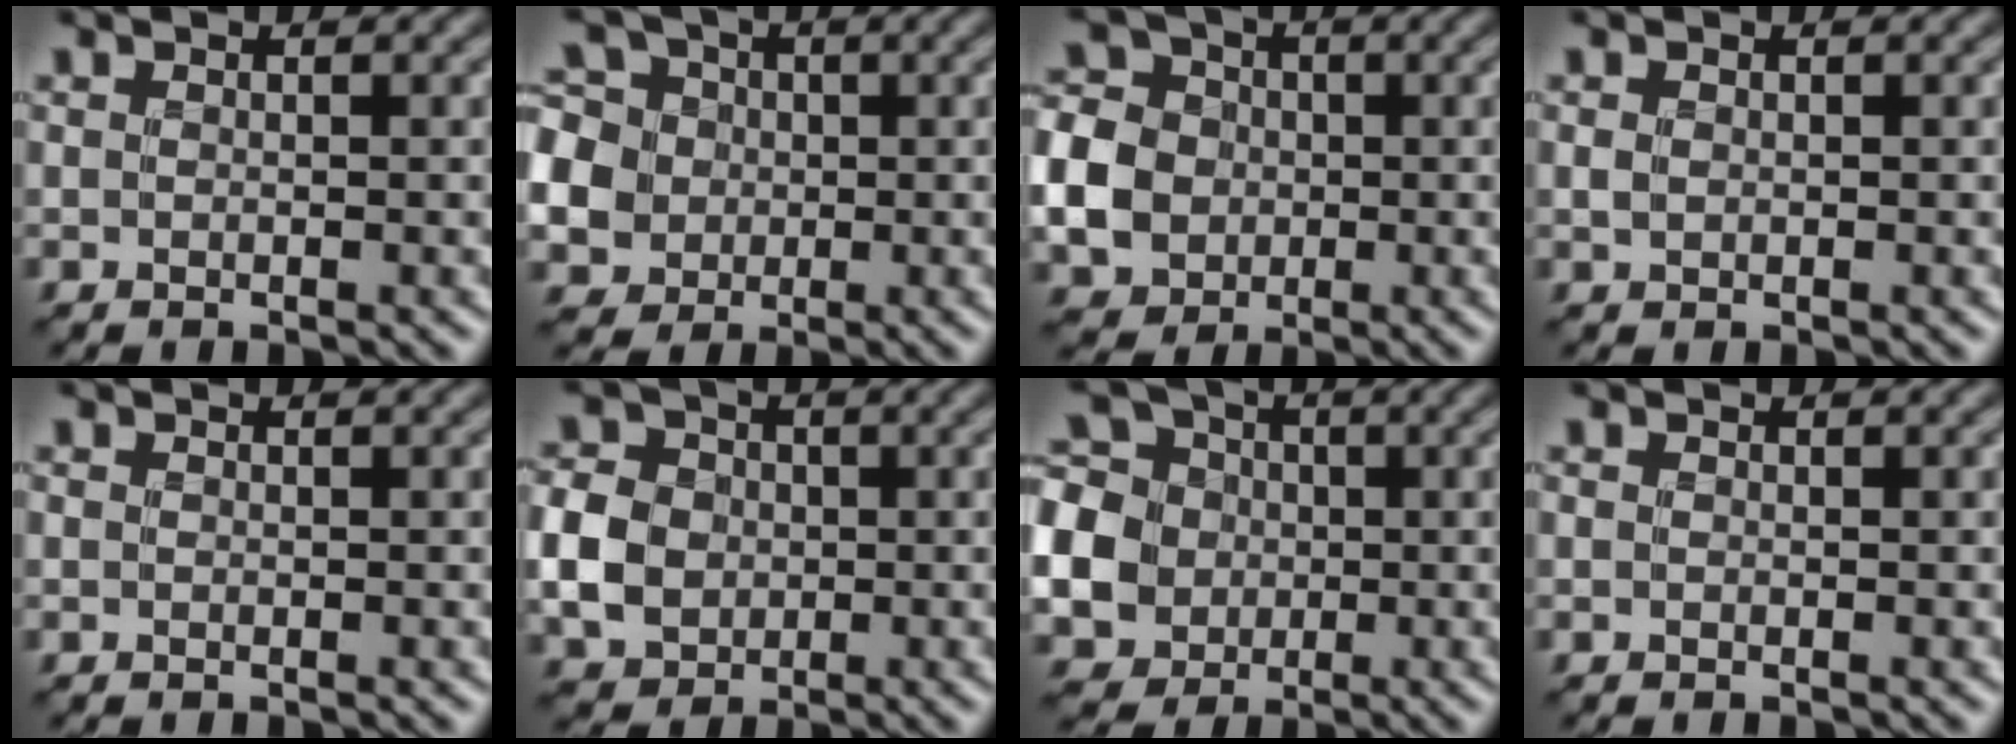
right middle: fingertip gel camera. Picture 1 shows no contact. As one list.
[{"total": 10.4, "force": [-1.2, 9.4, 4.3], "torque": [-0.113, 0.011, -0.050]}, {"total": 7.5, "force": [-1.3, 6.4, 3.6], "torque": [-0.086, 0.000, -0.038]}, {"total": 0.7, "force": [0.1, 0.6, 0.4], "torque": [-0.008, -0.002, 0.002]}, {"total": 0.0}, {"total": 5.4, "force": [-0.6, 4.6, 2.7], "torque": [-0.064, 0.004, -0.019]}, {"total": 11.7, "force": [-2.2, 10.4, 4.8], "torque": [-0.130, -0.005, -0.067]}, {"total": 0.0}]